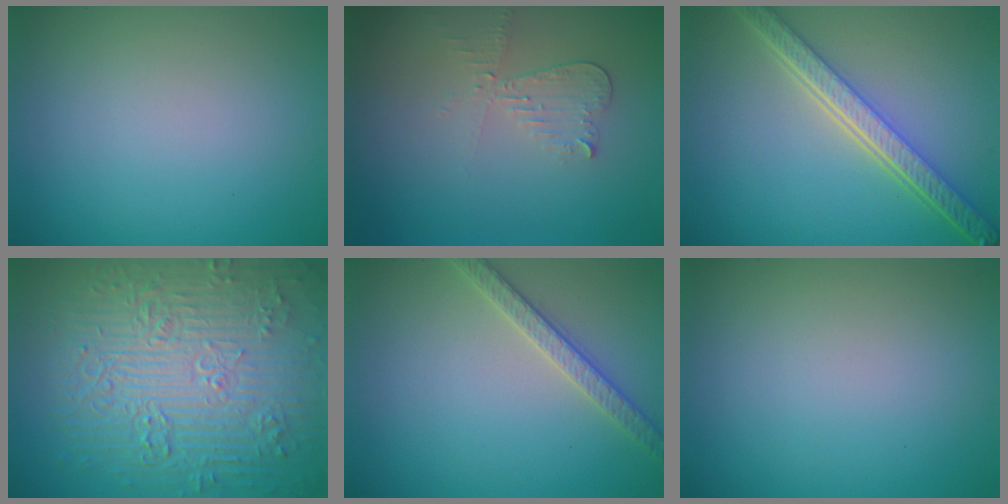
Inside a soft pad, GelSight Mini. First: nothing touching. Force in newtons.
{"total": 2.2, "press": 2.2, "slide": 0.2}
{"total": 5.9, "press": 4.5, "slide": 3.8}
{"total": 11.4, "press": 7.5, "slide": 8.5}
{"total": 2.6, "press": 2.6, "slide": 0.5}
{"total": 0.0}